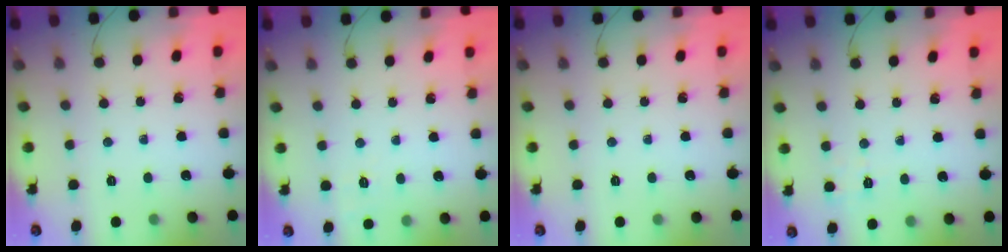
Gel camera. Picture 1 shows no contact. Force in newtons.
{"total": 3.9, "press": 3.4, "slide": 1.9}
{"total": 0.0}
{"total": 3.0, "press": 2.5, "slide": 1.8}